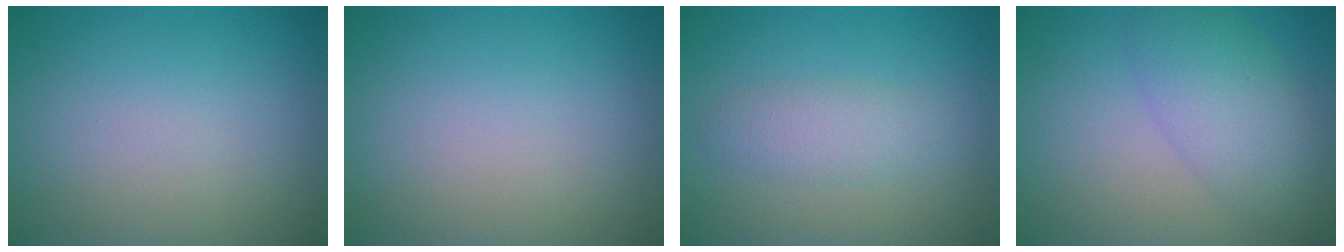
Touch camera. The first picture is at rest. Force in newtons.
{"total": 0.0}
{"total": 2.3, "press": 2.3, "slide": 0.0}
{"total": 4.6, "press": 4.5, "slide": 0.1}